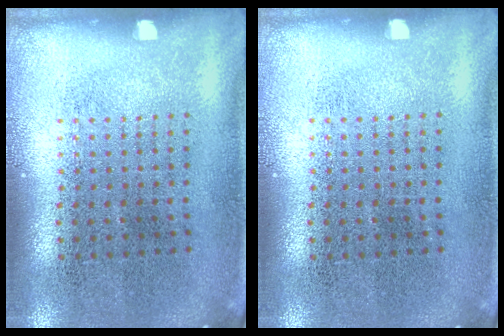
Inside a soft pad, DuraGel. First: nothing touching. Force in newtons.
{"total": 0.0}